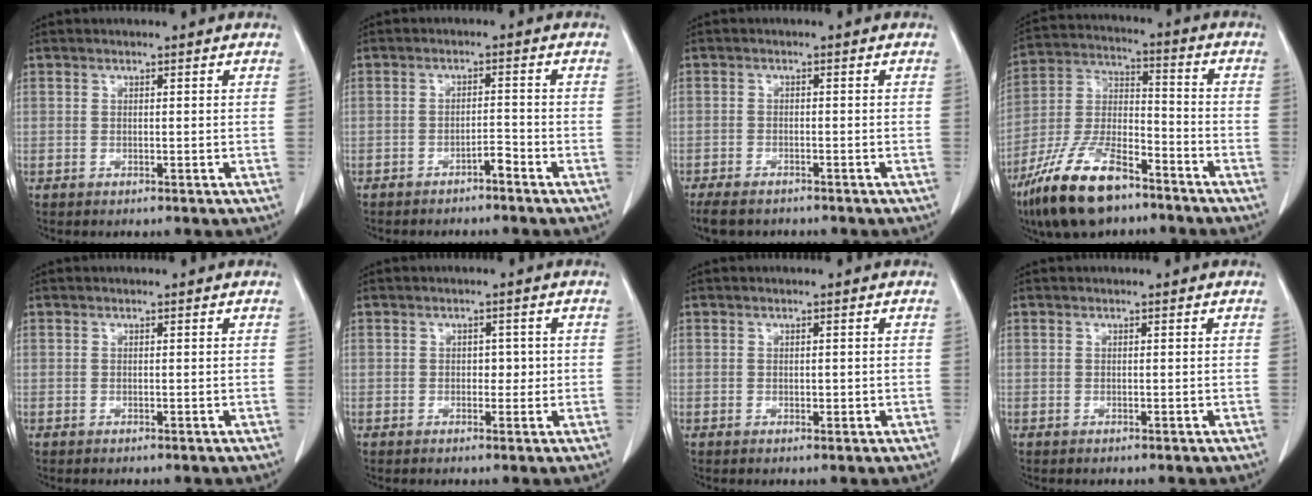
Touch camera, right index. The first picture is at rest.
{"total": 2.0, "force": [-1.7, 0.2, 1.1], "torque": [-0.015, 0.003, -0.027]}
{"total": 5.8, "force": [-4.7, 2.3, 2.4], "torque": [-0.036, -0.008, -0.070]}
{"total": 15.5, "force": [-10.6, 5.2, 10.2], "torque": [-0.209, -0.005, -0.196]}
{"total": 0.0}
{"total": 2.0, "force": [0.1, 1.4, 1.5], "torque": [-0.015, 0.005, 0.001]}
{"total": 1.1, "force": [0.0, 0.7, 0.8], "torque": [-0.009, -0.001, 0.002]}
{"total": 0.0}